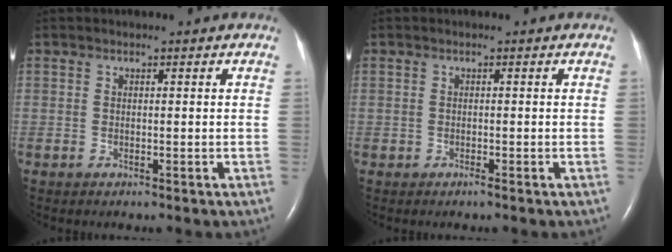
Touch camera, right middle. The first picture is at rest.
{"total": 0.7, "force": [-0.2, -0.6, 0.1], "torque": [-0.007, -0.002, -0.006]}